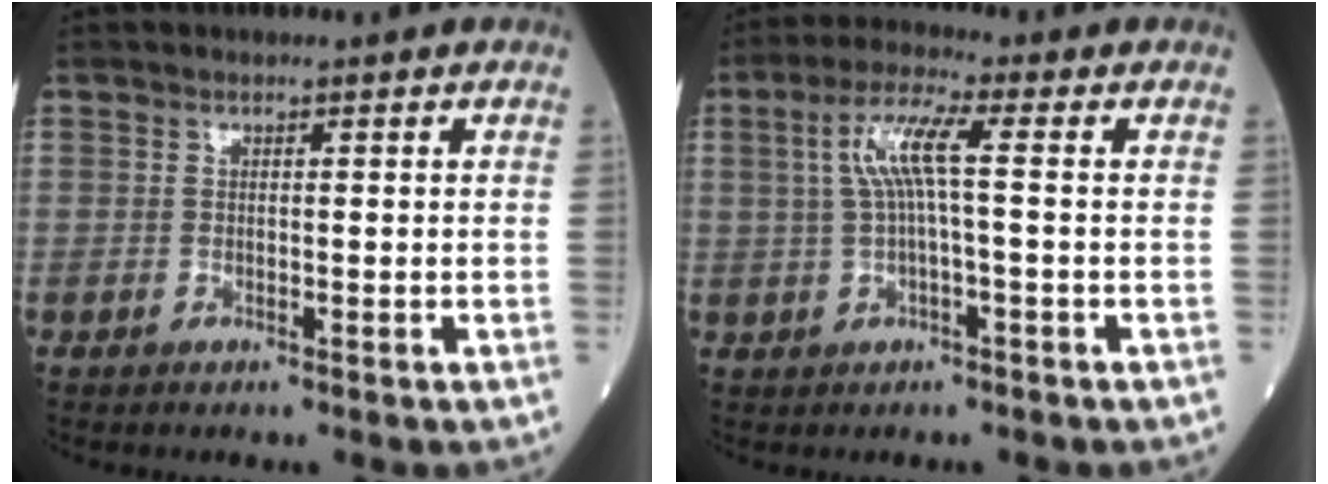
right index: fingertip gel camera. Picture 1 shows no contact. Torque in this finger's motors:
{"motor_torque": [1.10, 0.30, 0.57, 0.17]}